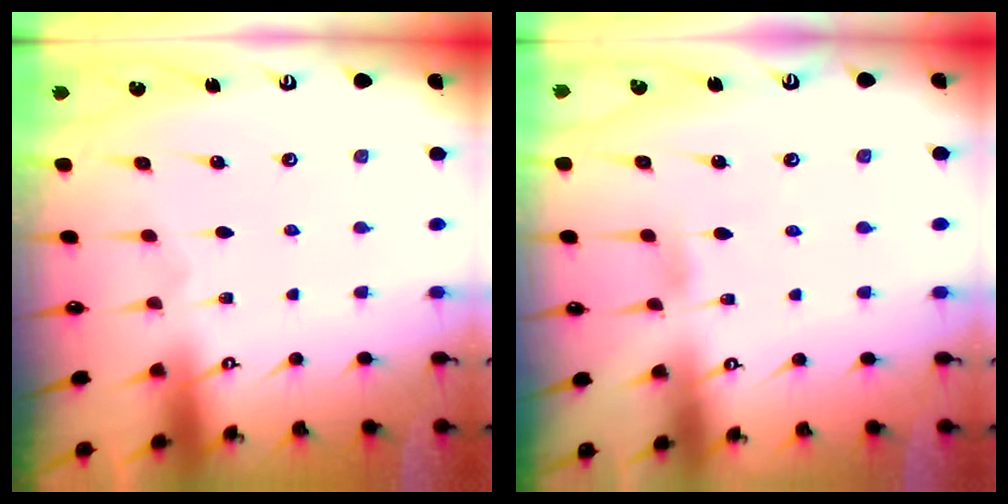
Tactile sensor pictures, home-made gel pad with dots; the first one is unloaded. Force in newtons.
{"total": 4.8, "press": 4.7, "slide": 0.4}